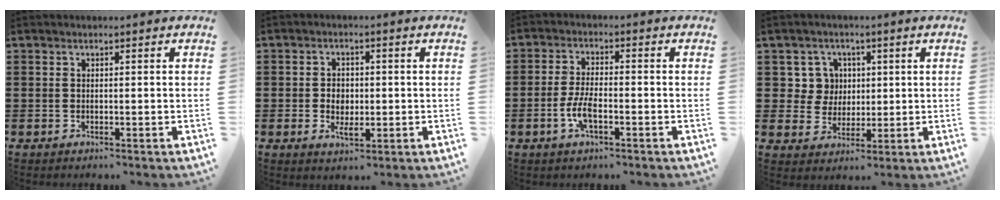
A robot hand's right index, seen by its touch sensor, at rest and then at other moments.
{"total": 3.1, "force": [-0.4, 2.2, 2.2], "torque": [-0.031, -0.002, -0.013]}
{"total": 4.7, "force": [-1.8, 1.7, 4.0], "torque": [-0.095, -0.003, -0.040]}
{"total": 5.9, "force": [1.5, 5.5, 1.2], "torque": [-0.043, 0.014, 0.026]}